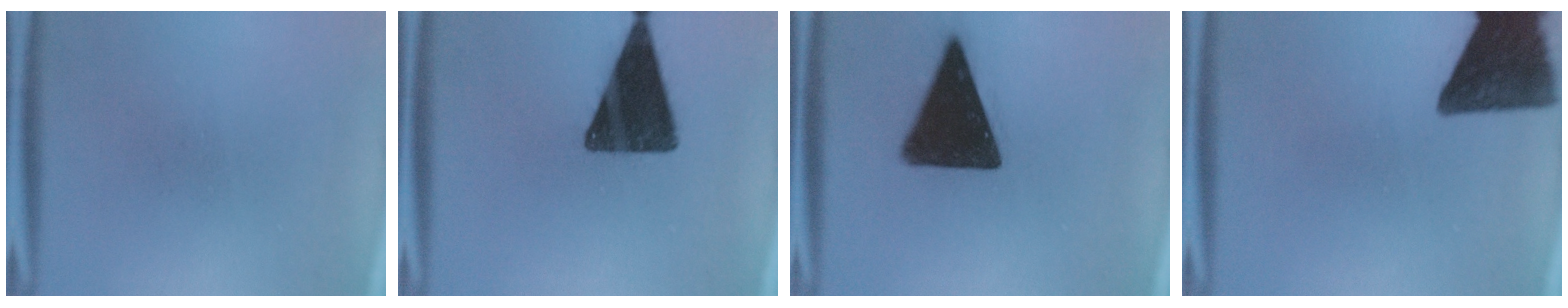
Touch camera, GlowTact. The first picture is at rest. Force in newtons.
{"total": 14.9}
{"total": 17.9}
{"total": 13.6}